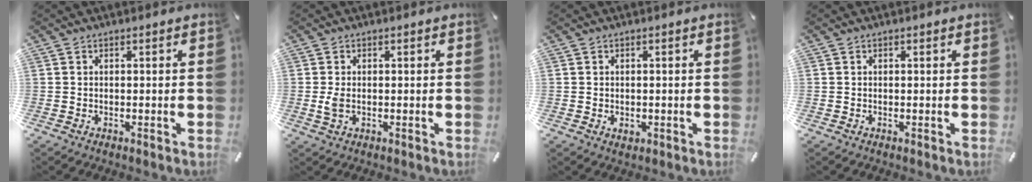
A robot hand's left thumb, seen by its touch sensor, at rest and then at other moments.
{"total": 2.7, "force": [0.0, 1.5, 2.2], "torque": [-0.041, -0.004, -0.004]}
{"total": 1.2, "force": [-0.2, 1.0, 0.6], "torque": [-0.011, 0.003, -0.004]}
{"total": 0.0}